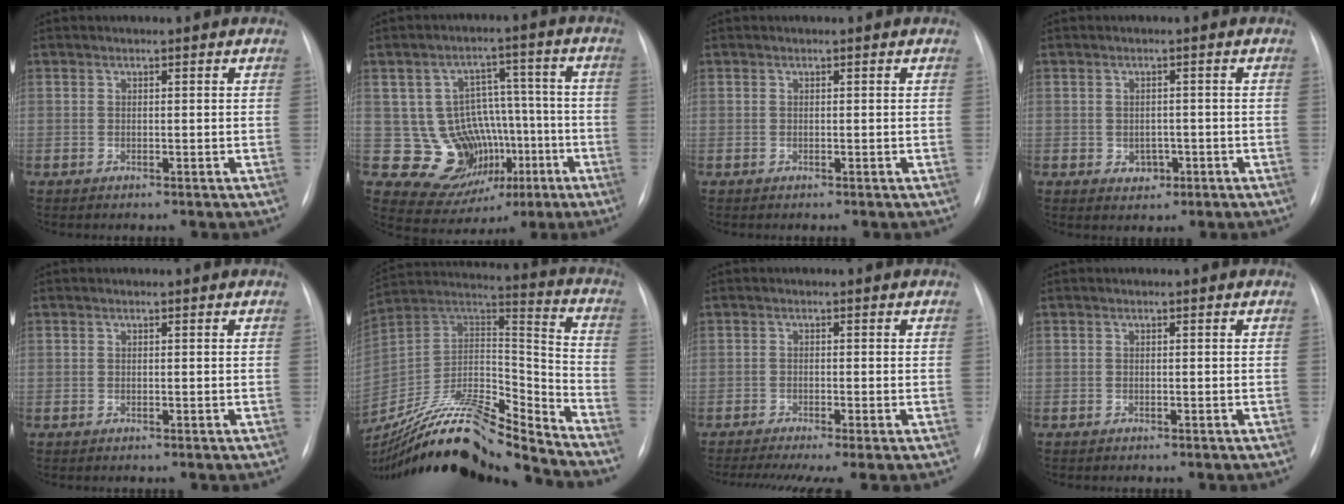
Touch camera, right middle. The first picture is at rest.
{"total": 12.1, "force": [-3.3, 10.4, 5.3], "torque": [-0.070, 0.039, -0.026]}
{"total": 0.0}
{"total": 2.5, "force": [-0.8, 2.0, 1.3], "torque": [-0.013, 0.003, -0.003]}
{"total": 0.0}
{"total": 21.9, "force": [-19.6, 1.5, 9.7], "torque": [-0.204, 0.025, -0.349]}
{"total": 7.7, "force": [-5.6, 0.7, 5.2], "torque": [-0.083, -0.013, -0.093]}
{"total": 0.0}